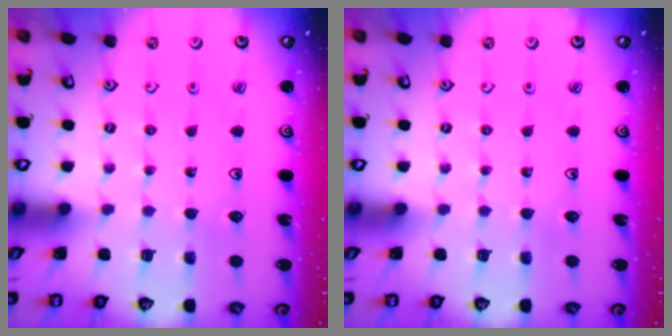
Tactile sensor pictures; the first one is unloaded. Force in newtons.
{"total": 0.0}